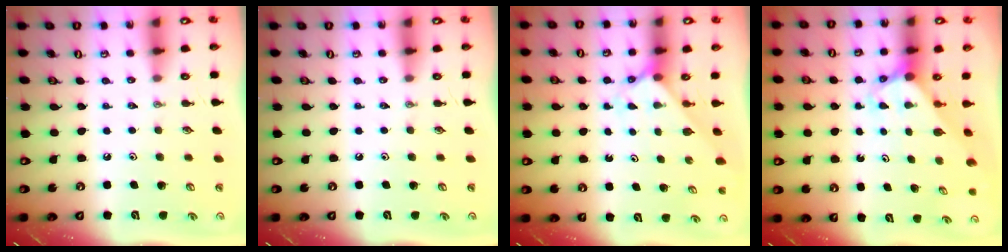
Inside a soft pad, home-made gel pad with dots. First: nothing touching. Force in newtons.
{"total": 0.0}
{"total": 2.5, "press": 2.5, "slide": 0.2}
{"total": 3.2, "press": 3.2, "slide": 0.2}